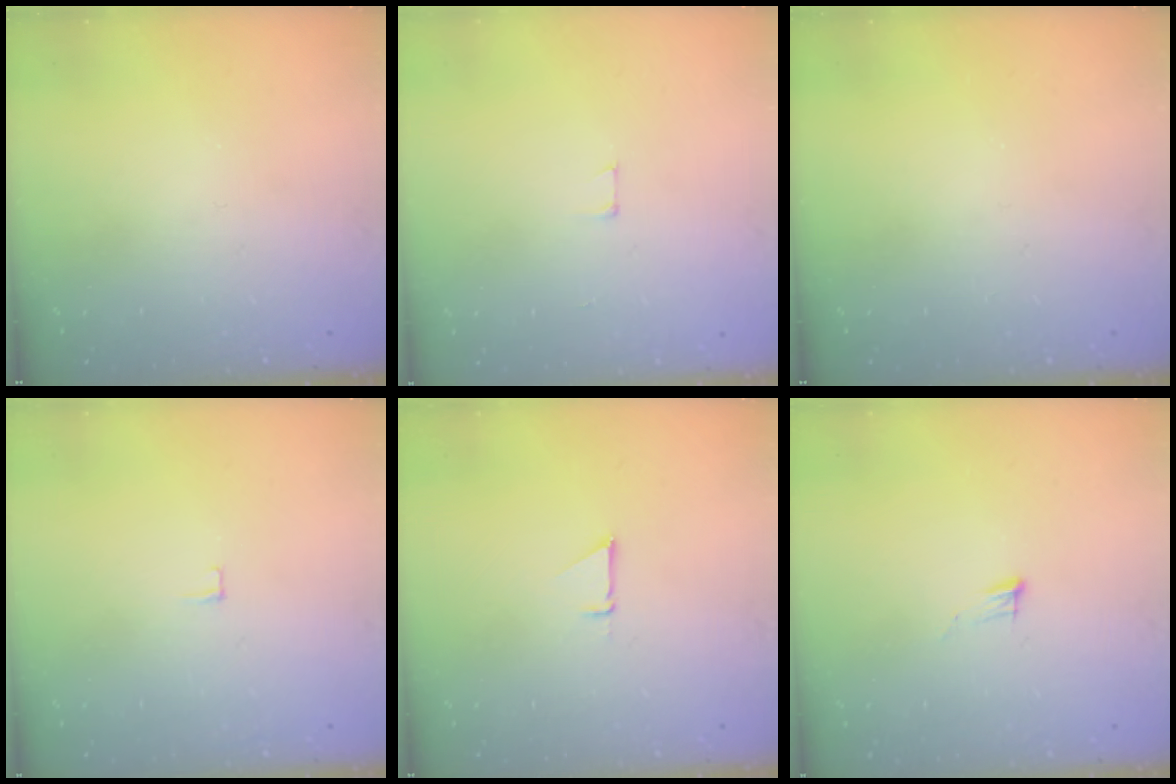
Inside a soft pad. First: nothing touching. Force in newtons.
{"total": 2.9, "press": 2.9, "slide": 0.2}
{"total": 0.0}
{"total": 3.4, "press": 3.3, "slide": 0.3}
{"total": 1.9, "press": 1.9, "slide": 0.0}
{"total": 5.2, "press": 5.1, "slide": 1.0}